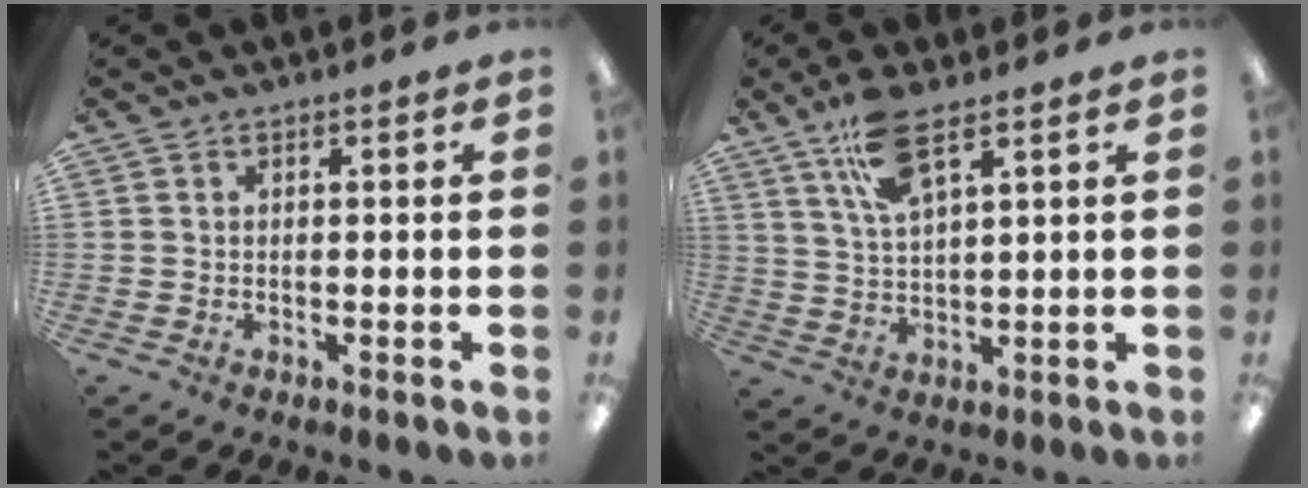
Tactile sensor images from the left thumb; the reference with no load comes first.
{"total": 10.0, "force": [6.5, 3.1, 7.0], "torque": [-0.143, -0.010, 0.117]}